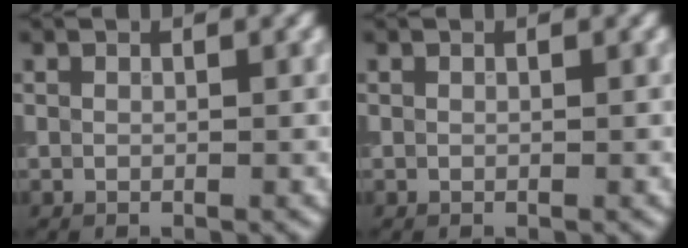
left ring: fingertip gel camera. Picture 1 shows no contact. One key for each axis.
{"total": 0.0}